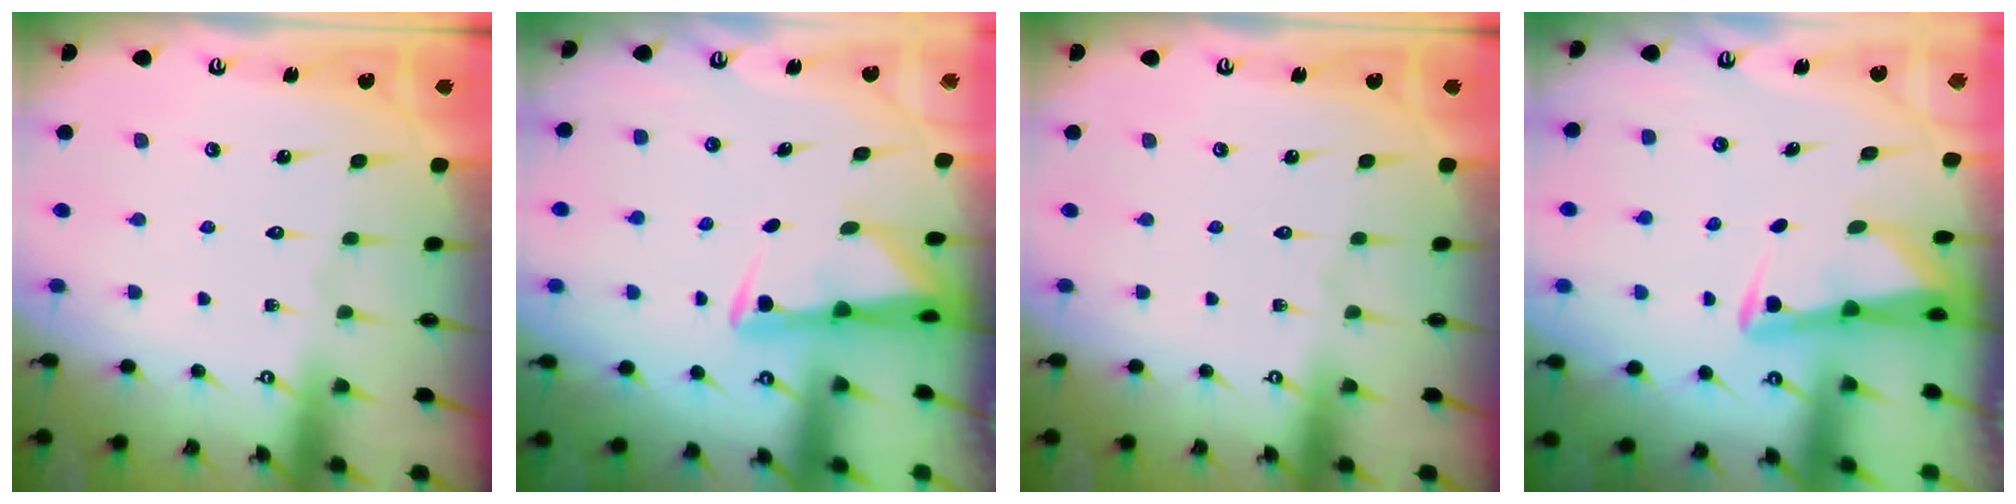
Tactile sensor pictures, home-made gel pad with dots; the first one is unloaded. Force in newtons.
{"total": 3.0, "press": 2.9, "slide": 0.5}
{"total": 0.0}
{"total": 3.0, "press": 3.0, "slide": 0.4}